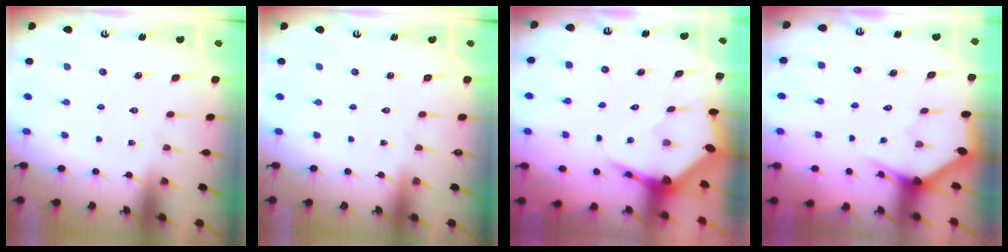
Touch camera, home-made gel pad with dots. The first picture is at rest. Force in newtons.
{"total": 0.0}
{"total": 5.0, "press": 5.0, "slide": 0.5}
{"total": 3.1, "press": 3.1, "slide": 0.2}